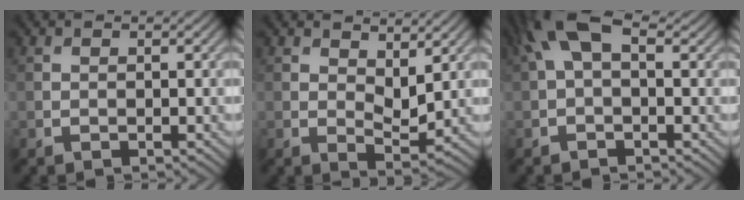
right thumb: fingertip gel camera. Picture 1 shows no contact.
{"total": 4.3, "force": [2.1, 2.0, 3.2], "torque": [-0.055, -0.007, 0.036]}
{"total": 6.4, "force": [2.2, 3.0, 5.2], "torque": [-0.111, 0.021, 0.033]}